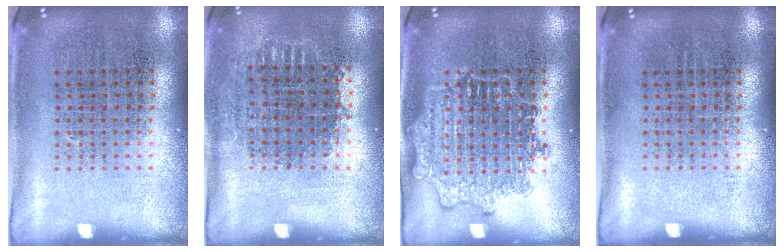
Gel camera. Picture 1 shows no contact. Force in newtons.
{"total": 0.7, "press": 0.7, "slide": 0.1}
{"total": 2.8, "press": 2.8, "slide": 0.5}
{"total": 0.0}